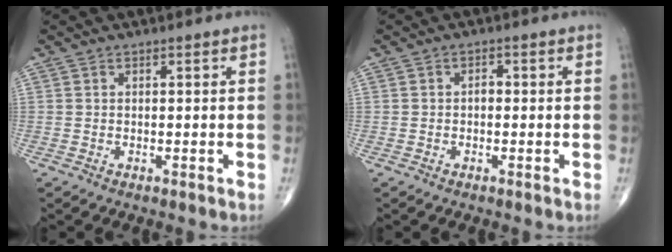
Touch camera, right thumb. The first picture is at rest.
{"total": 2.2, "force": [-0.4, 1.4, 1.6], "torque": [-0.016, 0.012, -0.012]}